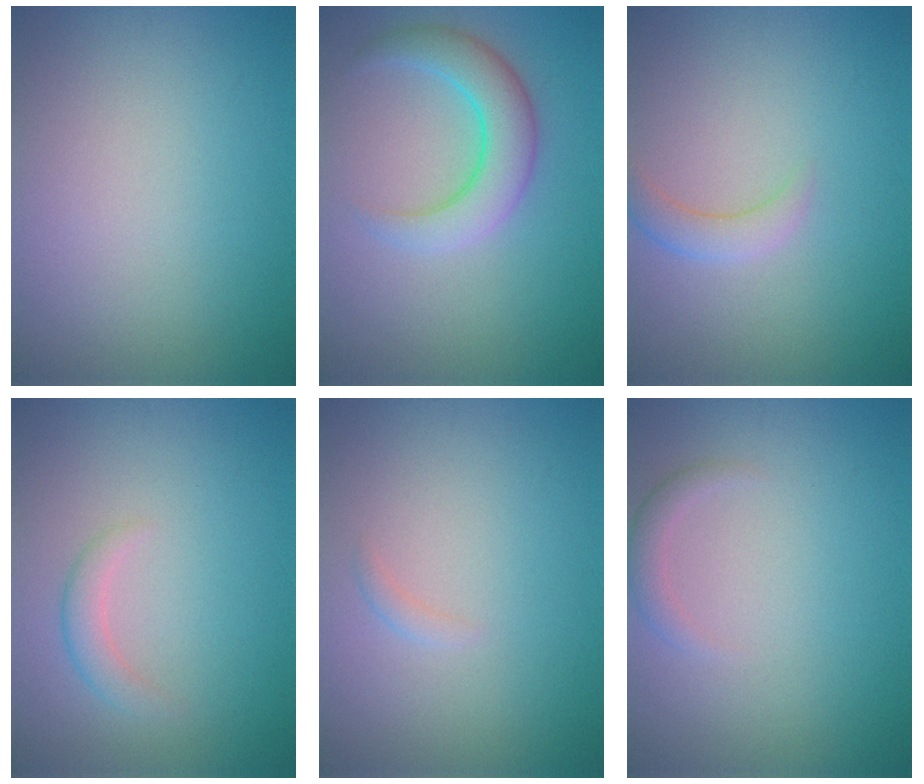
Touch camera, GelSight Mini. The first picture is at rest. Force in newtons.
{"total": 4.4, "press": 4.4, "slide": 0.2}
{"total": 1.9, "press": 1.9, "slide": 0.2}
{"total": 1.6, "press": 1.6, "slide": 0.1}
{"total": 0.6, "press": 0.6, "slide": 0.0}
{"total": 1.4, "press": 1.4, "slide": 0.1}